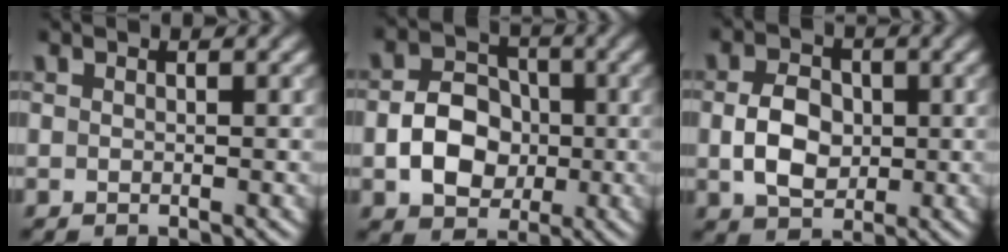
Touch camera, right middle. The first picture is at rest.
{"total": 5.3, "force": [-1.1, 4.1, 3.2], "torque": [-0.051, 0.002, -0.019]}
{"total": 4.4, "force": [-0.2, 3.3, 3.0], "torque": [-0.060, -0.001, -0.005]}